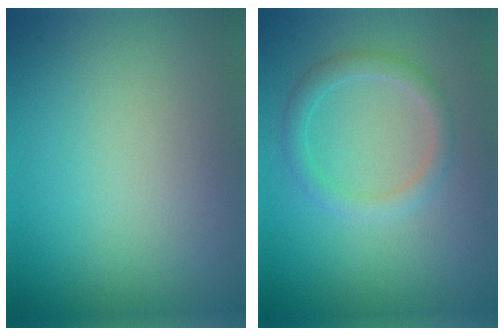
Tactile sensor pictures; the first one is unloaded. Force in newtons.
{"total": 2.0, "press": 2.0, "slide": 0.1}